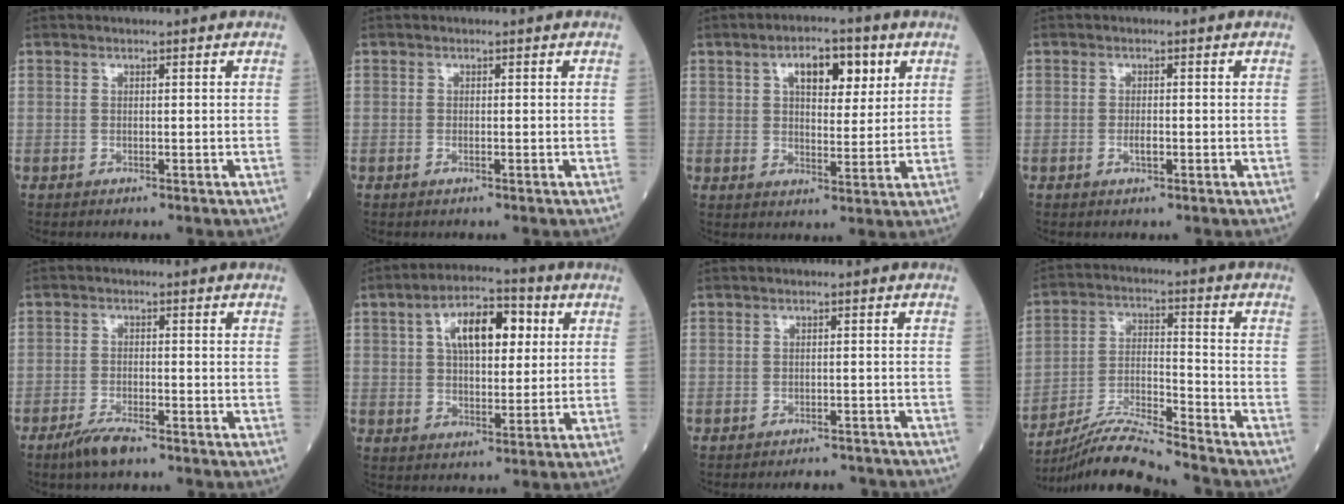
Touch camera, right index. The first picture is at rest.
{"total": 0.6, "force": [-0.2, 0.1, 0.5], "torque": [-0.013, -0.001, -0.004]}
{"total": 8.0, "force": [3.5, 3.5, 6.3], "torque": [-0.095, 0.011, 0.055]}
{"total": 1.5, "force": [-0.5, 0.4, 1.3], "torque": [-0.021, 0.001, -0.008]}
{"total": 4.0, "force": [-3.0, 0.7, 2.5], "torque": [-0.056, -0.005, -0.057]}
{"total": 10.8, "force": [3.4, 4.9, 9.0], "torque": [-0.152, 0.028, 0.054]}
{"total": 5.5, "force": [-5.3, 1.2, 1.2], "torque": [-0.010, -0.005, -0.061]}
{"total": 12.1, "force": [-11.2, -1.0, 4.4], "torque": [-0.083, -0.005, -0.207]}